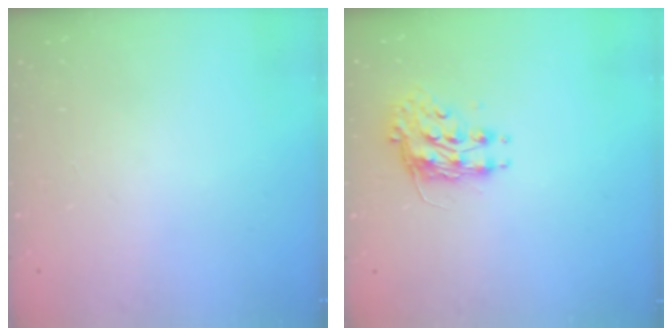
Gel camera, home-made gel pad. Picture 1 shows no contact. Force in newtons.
{"total": 8.4, "press": 8.4, "slide": 0.3}